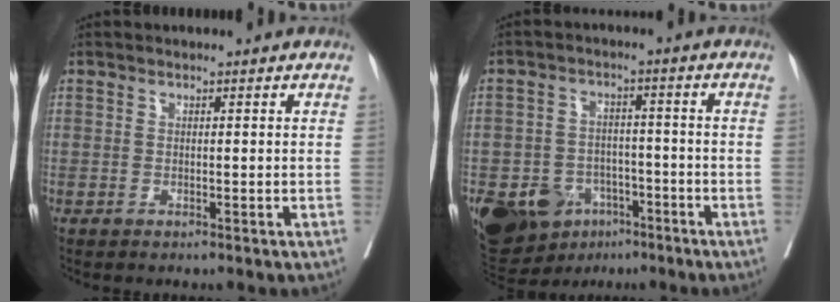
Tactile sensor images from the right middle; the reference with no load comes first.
{"total": 15.8, "force": [-8.1, 11.2, 7.6], "torque": [-0.171, 0.004, -0.122]}